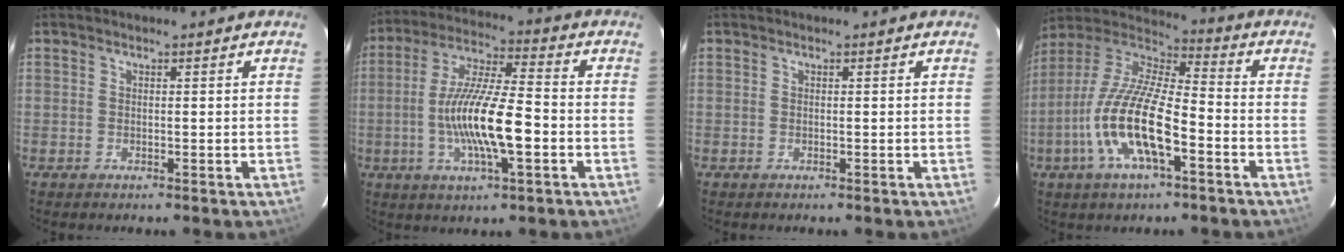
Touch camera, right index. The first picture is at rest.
{"total": 14.6, "force": [-3.4, 2.8, 13.9], "torque": [-0.268, -0.003, -0.063]}
{"total": 0.0}
{"total": 16.6, "force": [-6.3, 5.0, 14.6], "torque": [-0.298, -0.011, -0.126]}